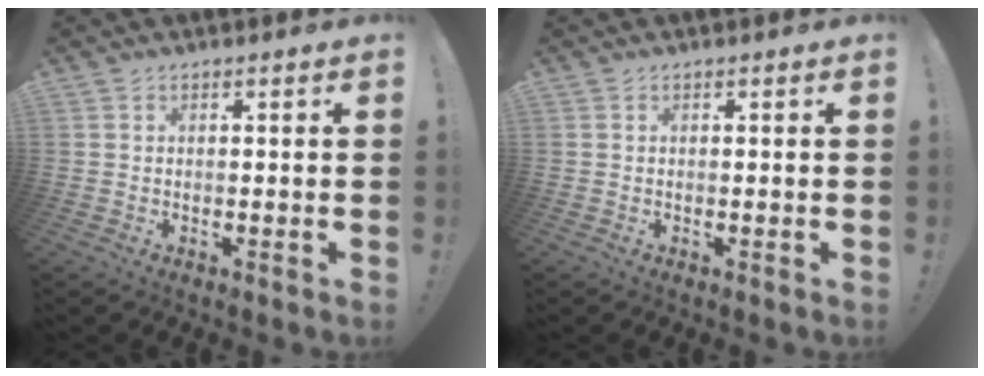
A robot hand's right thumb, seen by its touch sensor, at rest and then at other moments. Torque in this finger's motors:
{"motor_torque": [0.18, -0.13, 0.02, 0.08, 0.00]}